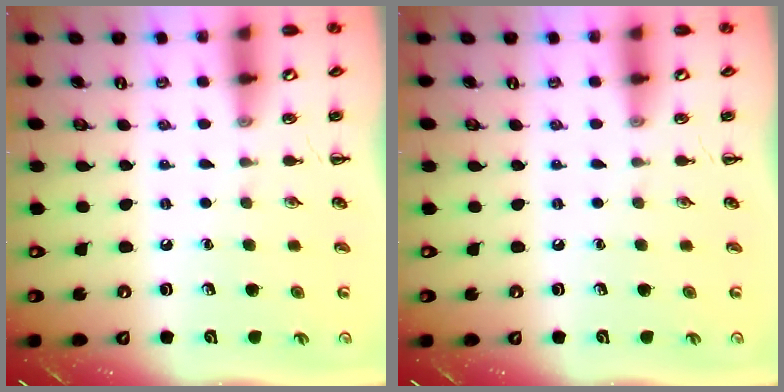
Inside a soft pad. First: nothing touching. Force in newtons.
{"total": 0.0}